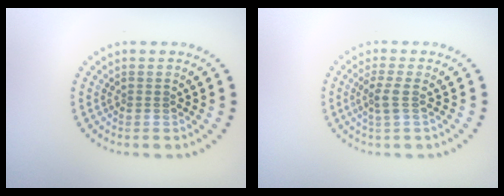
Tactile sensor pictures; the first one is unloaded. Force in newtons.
{"total": 1.7, "press": 1.4, "slide": 1.1}